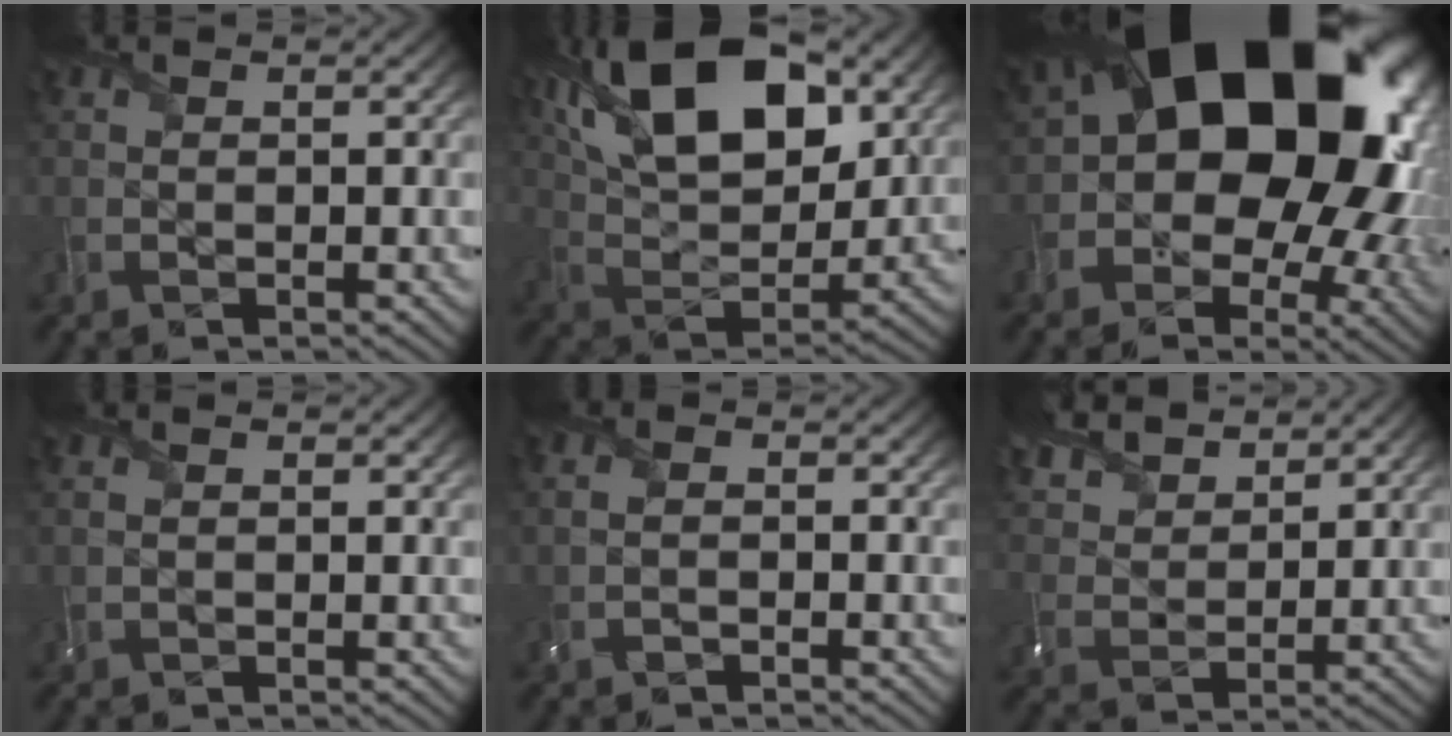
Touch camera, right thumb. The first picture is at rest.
{"total": 19.5, "force": [10.0, 10.0, 13.5], "torque": [-0.264, 0.043, 0.142]}
{"total": 21.7, "force": [4.1, 14.9, 15.2], "torque": [-0.232, -0.026, 0.087]}
{"total": 1.0, "force": [0.3, 0.6, 0.6], "torque": [-0.016, 0.000, 0.008]}
{"total": 1.5, "force": [-0.7, 0.9, 1.0], "torque": [-0.023, 0.000, -0.026]}
{"total": 8.3, "force": [6.7, 3.3, 3.7], "torque": [-0.107, 0.021, 0.127]}